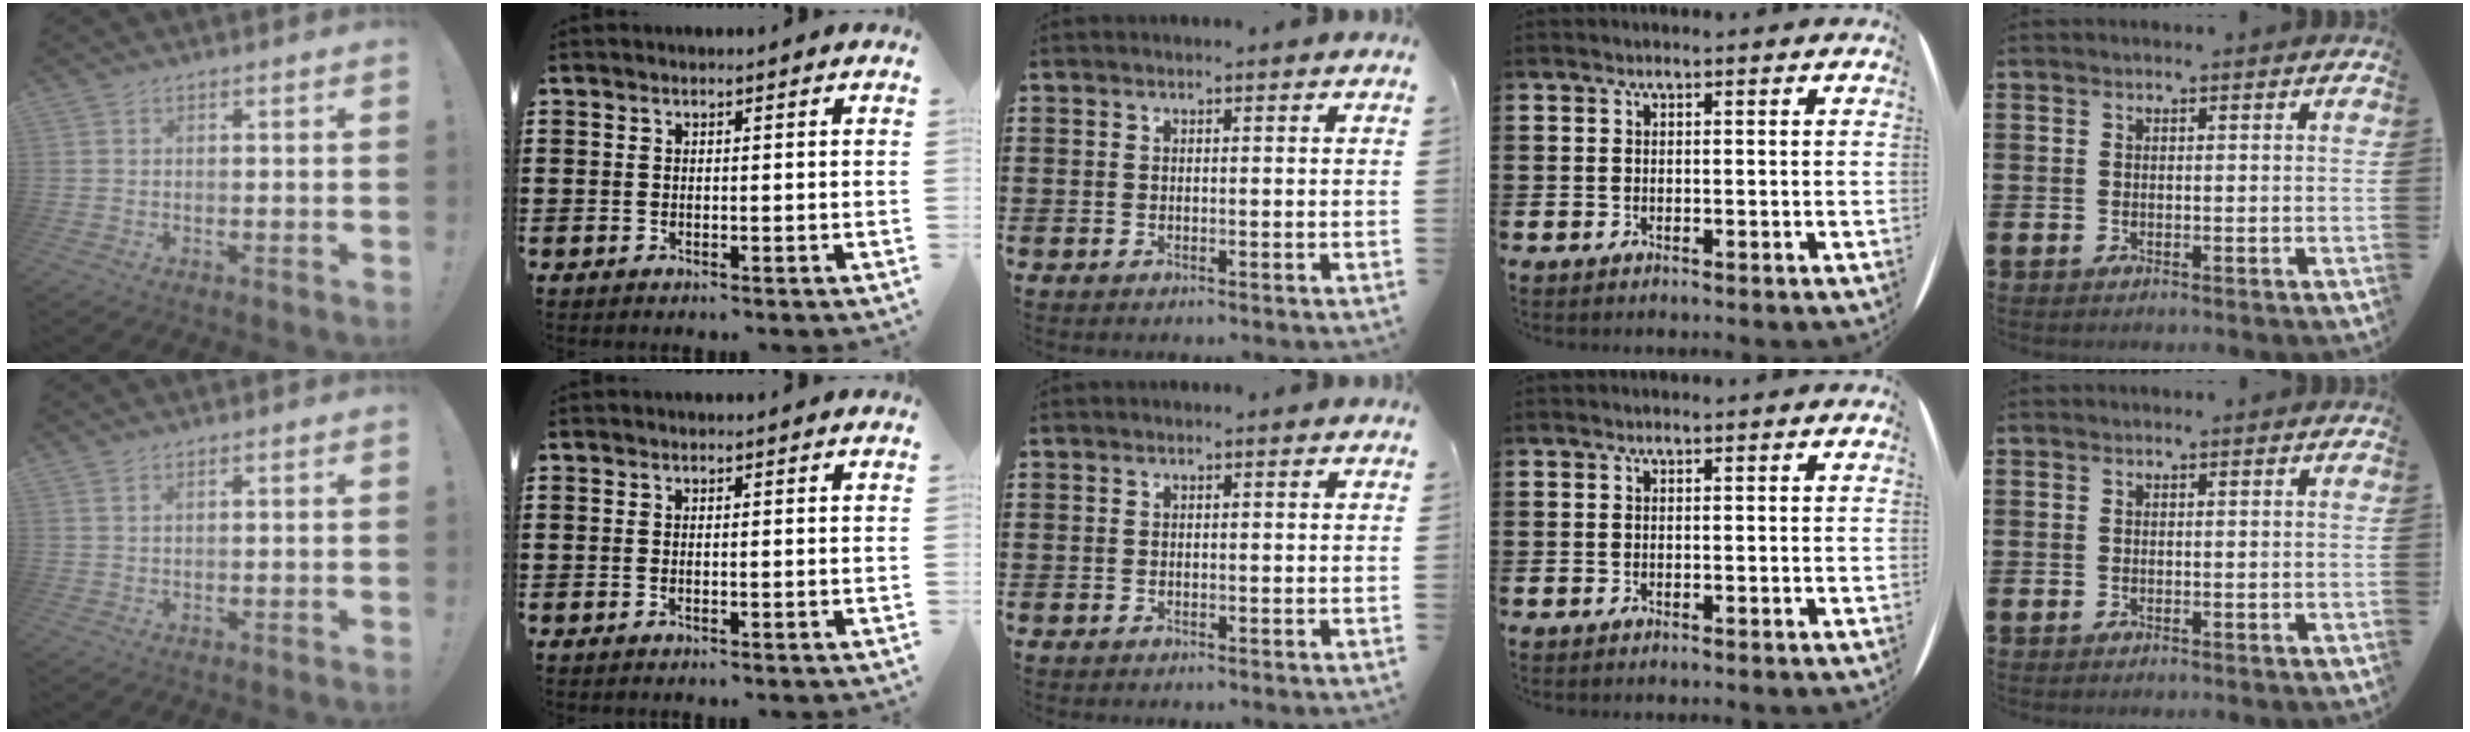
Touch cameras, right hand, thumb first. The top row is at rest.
{"thumb": {"total": 1.3, "force": [0.8, 0.4, 0.9], "torque": [-0.017, -0.001, 0.014]}}